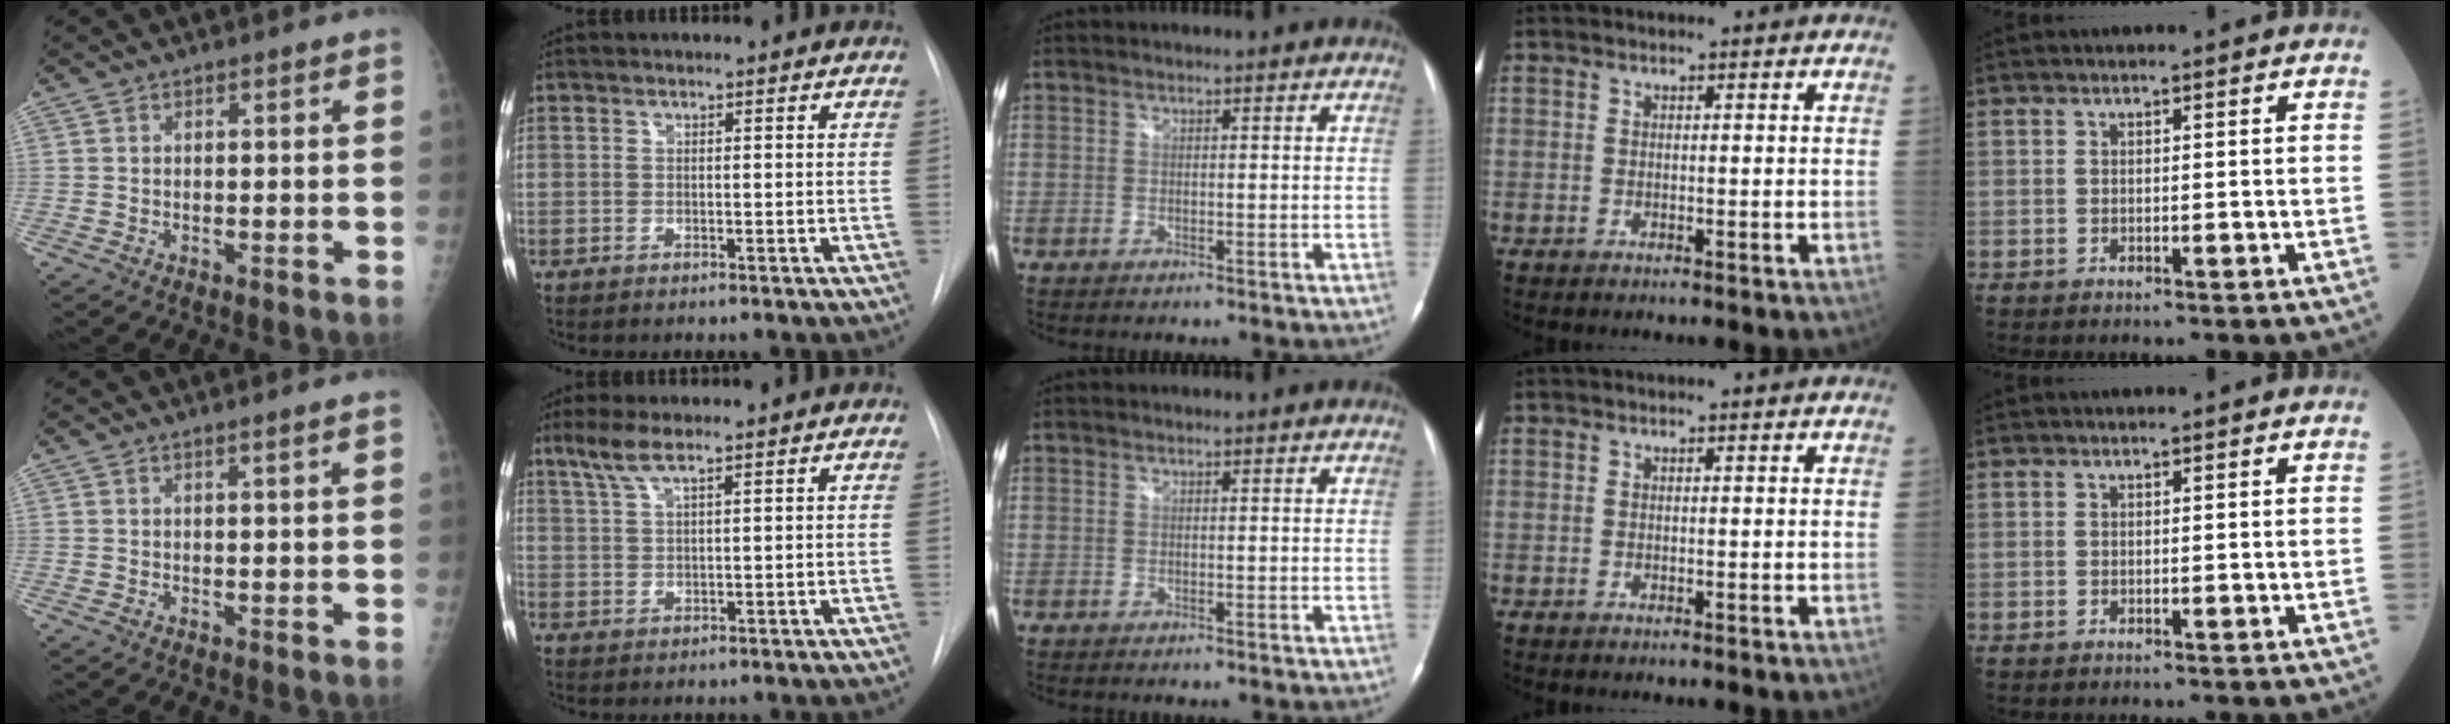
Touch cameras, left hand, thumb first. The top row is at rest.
{"thumb": {"total": 0.9, "force": [0.4, -0.4, 0.7], "torque": [-0.021, -0.003, 0.011]}, "index": {"total": 4.3, "force": [3.2, 0.3, 2.8], "torque": [-0.067, 0.010, 0.069]}}